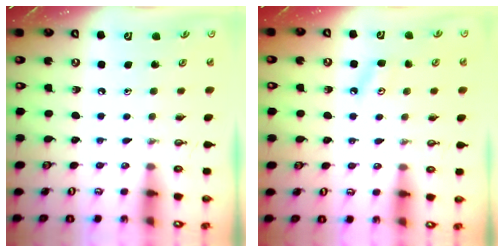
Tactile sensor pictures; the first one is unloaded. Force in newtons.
{"total": 3.5, "press": 3.4, "slide": 0.8}